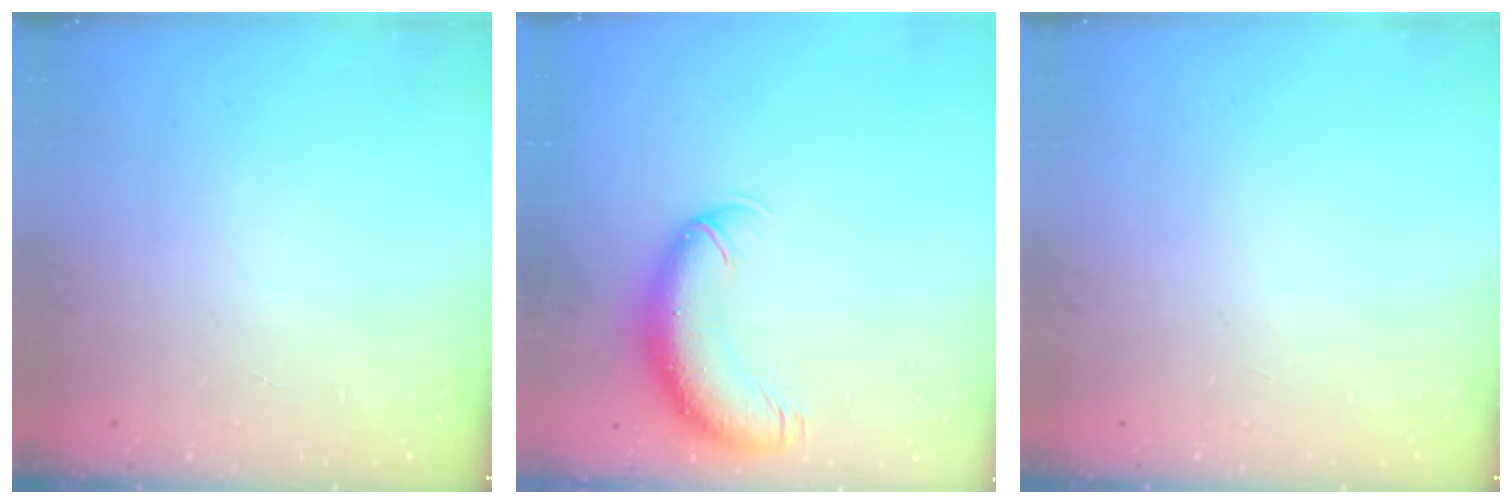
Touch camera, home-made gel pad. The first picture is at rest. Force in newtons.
{"total": 13.0, "press": 12.7, "slide": 2.9}
{"total": 0.0}